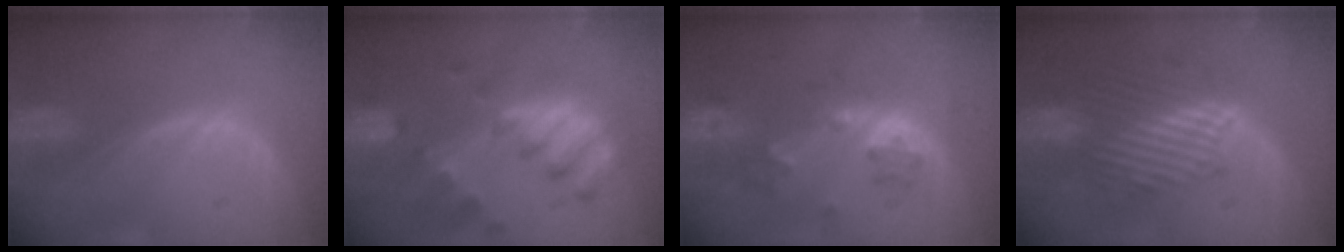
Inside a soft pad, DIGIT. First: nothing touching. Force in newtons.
{"total": 10.3, "press": 9.0, "slide": 5.1}
{"total": 6.4, "press": 5.6, "slide": 3.1}
{"total": 9.1, "press": 8.5, "slide": 3.1}